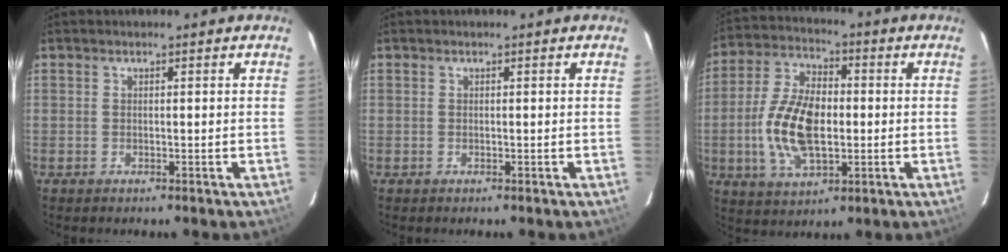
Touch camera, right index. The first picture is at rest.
{"total": 0.0}
{"total": 14.7, "force": [-1.8, 8.0, 12.2], "torque": [-0.252, 0.006, -0.034]}